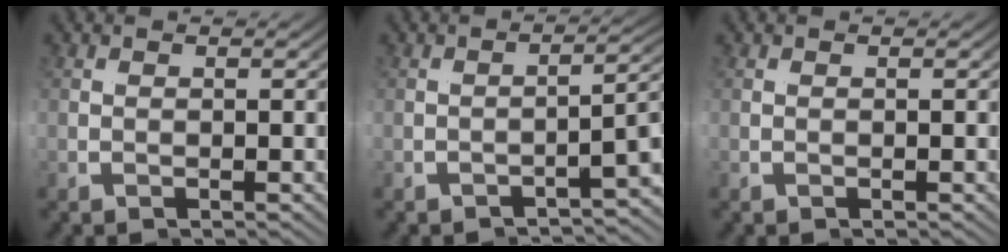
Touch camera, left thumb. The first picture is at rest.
{"total": 3.5, "force": [-2.0, -1.1, 2.6], "torque": [-0.047, 0.009, -0.024]}
{"total": 0.0}